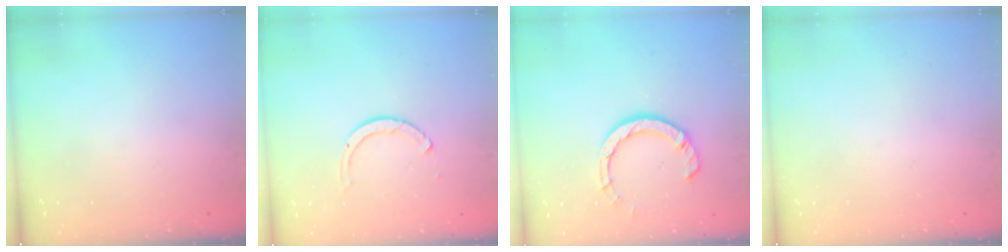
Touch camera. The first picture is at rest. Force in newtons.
{"total": 2.6, "press": 2.6, "slide": 0.3}
{"total": 7.8, "press": 7.7, "slide": 1.2}
{"total": 0.0}